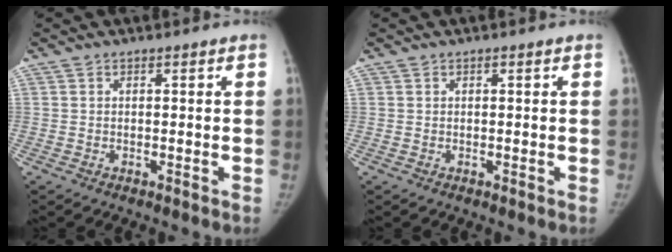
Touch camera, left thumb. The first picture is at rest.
{"total": 0.0}